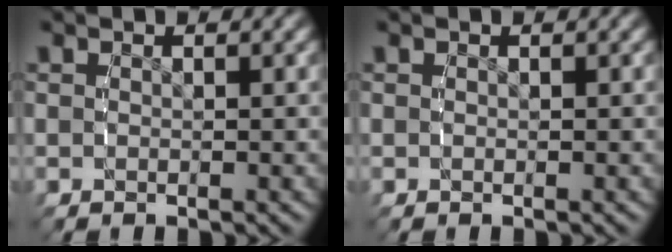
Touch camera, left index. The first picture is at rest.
{"total": 0.0}